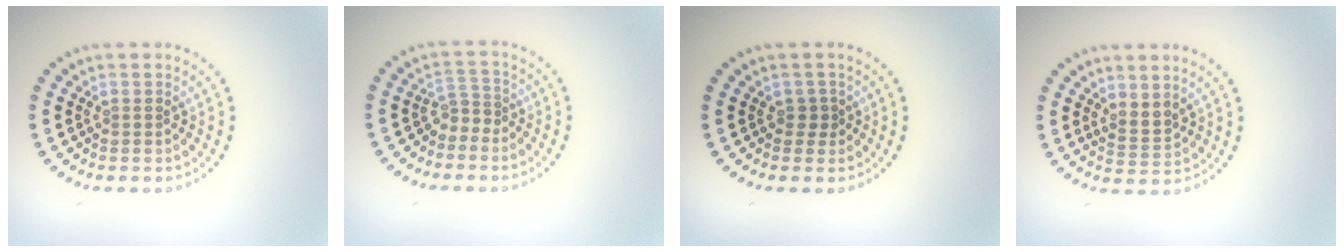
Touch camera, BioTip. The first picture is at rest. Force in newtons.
{"total": 1.7, "press": 1.1, "slide": 1.3}
{"total": 1.1, "press": 0.9, "slide": 0.7}
{"total": 2.0, "press": 1.4, "slide": 1.3}